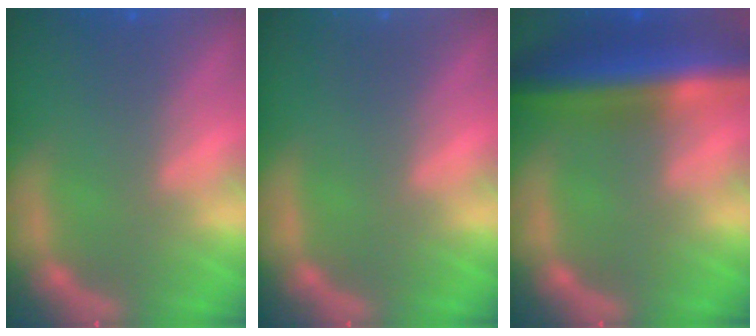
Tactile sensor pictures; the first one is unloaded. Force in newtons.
{"total": 3.0}
{"total": 10.0}